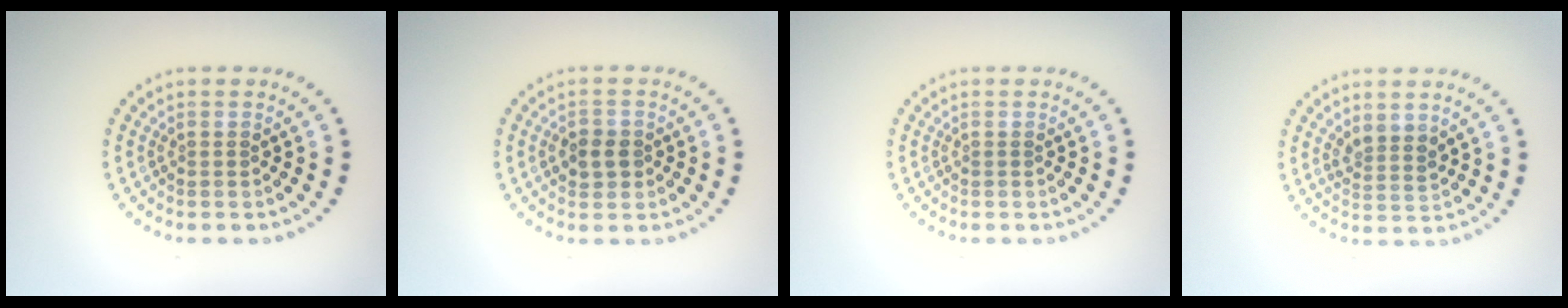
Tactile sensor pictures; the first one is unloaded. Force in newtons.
{"total": 2.2, "press": 2.1, "slide": 0.5}
{"total": 0.0}
{"total": 2.0, "press": 1.7, "slide": 1.1}